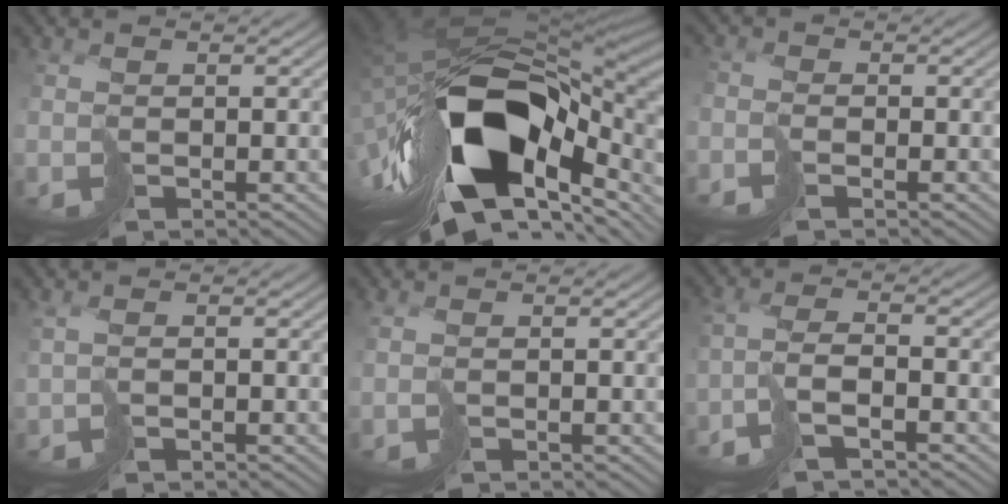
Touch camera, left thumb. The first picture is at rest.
{"total": 18.9, "force": [-5.4, 10.1, 15.1], "torque": [-0.289, -0.015, -0.078]}
{"total": 1.9, "force": [-1.8, 0.2, 0.4], "torque": [0.007, 0.010, -0.038]}
{"total": 1.2, "force": [-0.3, 0.1, 1.2], "torque": [-0.027, 0.002, -0.003]}
{"total": 0.9, "force": [-0.1, -0.1, 0.8], "torque": [-0.019, 0.003, 0.001]}
{"total": 4.1, "force": [-2.8, 0.0, 2.9], "torque": [-0.053, 0.014, -0.059]}